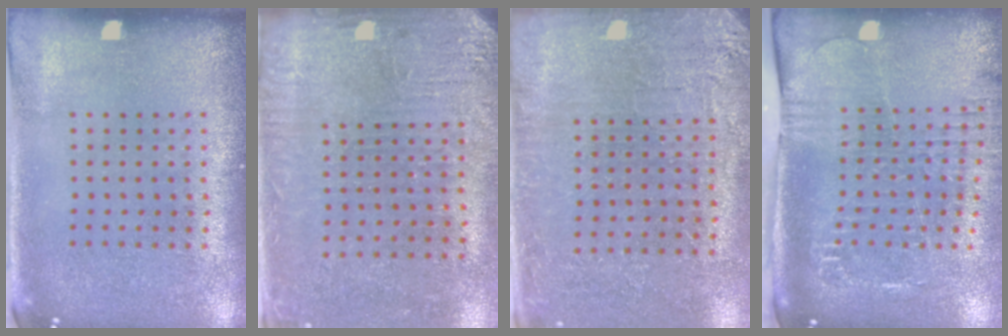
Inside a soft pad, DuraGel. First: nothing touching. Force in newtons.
{"total": 3.2, "press": 2.9, "slide": 1.5}
{"total": 2.9, "press": 2.8, "slide": 0.5}
{"total": 2.1, "press": 1.9, "slide": 0.9}